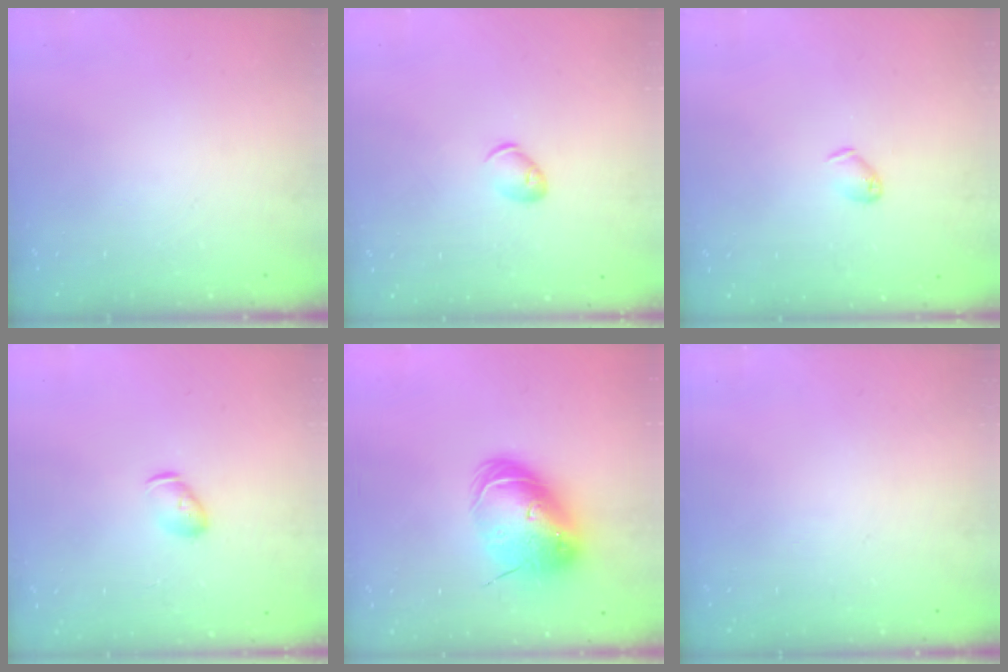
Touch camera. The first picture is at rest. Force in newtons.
{"total": 5.7, "press": 5.5, "slide": 1.2}
{"total": 4.1, "press": 4.0, "slide": 0.9}
{"total": 4.7, "press": 4.6, "slide": 0.7}
{"total": 11.8, "press": 11.7, "slide": 2.0}
{"total": 0.0}